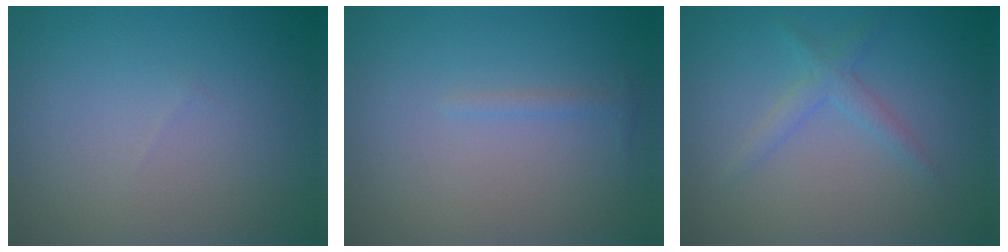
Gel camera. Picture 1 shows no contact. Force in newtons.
{"total": 0.7, "press": 0.7, "slide": 0.0}
{"total": 1.7, "press": 1.7, "slide": 0.1}